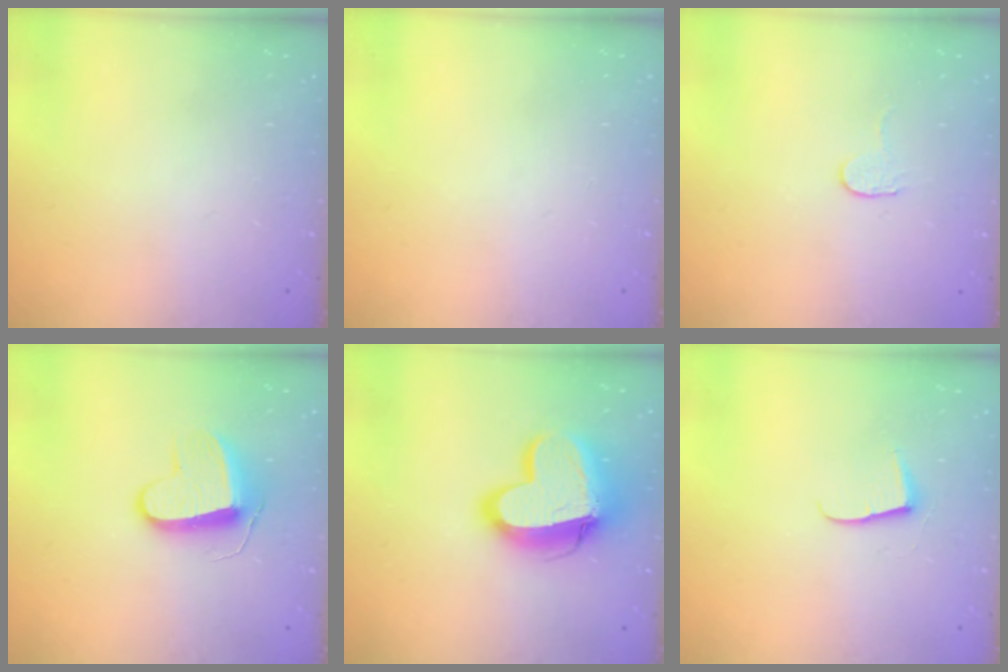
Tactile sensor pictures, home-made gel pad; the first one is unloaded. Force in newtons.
{"total": 0.0}
{"total": 2.7, "press": 2.7, "slide": 0.2}
{"total": 9.9, "press": 9.9, "slide": 0.6}
{"total": 17.7, "press": 17.6, "slide": 1.5}
{"total": 6.2, "press": 6.2, "slide": 0.5}